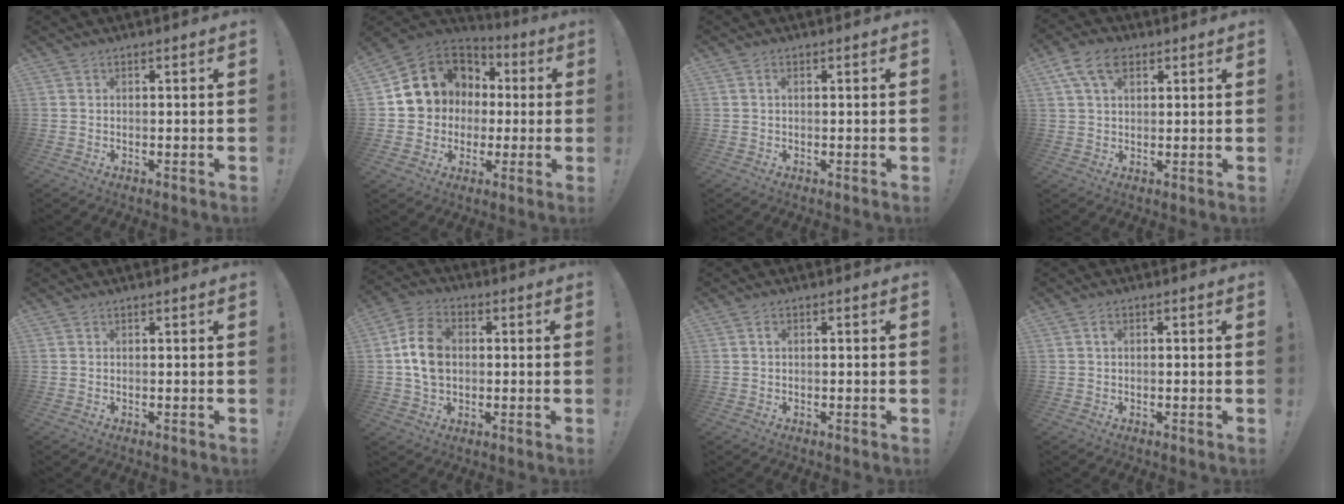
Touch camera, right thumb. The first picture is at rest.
{"total": 13.2, "force": [3.2, 12.1, 4.2], "torque": [-0.053, -0.018, 0.085]}
{"total": 0.6, "force": [0.0, 0.3, 0.5], "torque": [-0.010, 0.003, 0.000]}
{"total": 8.6, "force": [3.9, 5.2, 5.7], "torque": [-0.099, 0.000, 0.077]}
{"total": 0.0}
{"total": 12.0, "force": [0.6, 8.9, 8.0], "torque": [-0.125, 0.004, 0.013]}
{"total": 0.8, "force": [-0.1, 0.5, 0.6], "torque": [-0.011, 0.005, -0.004]}
{"total": 1.2, "force": [-0.2, 0.7, 0.9], "torque": [-0.017, 0.006, -0.004]}